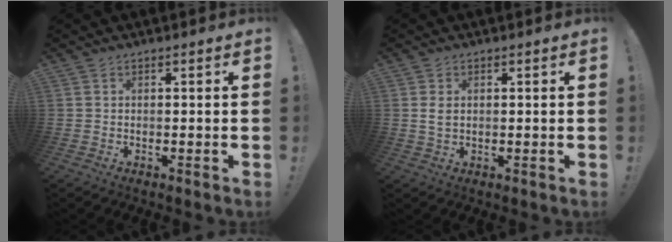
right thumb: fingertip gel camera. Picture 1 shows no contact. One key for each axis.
{"total": 2.4, "fx": 0.8, "fy": 1.4, "fz": 1.8, "tx": -0.027, "ty": 0.000, "tz": 0.014}